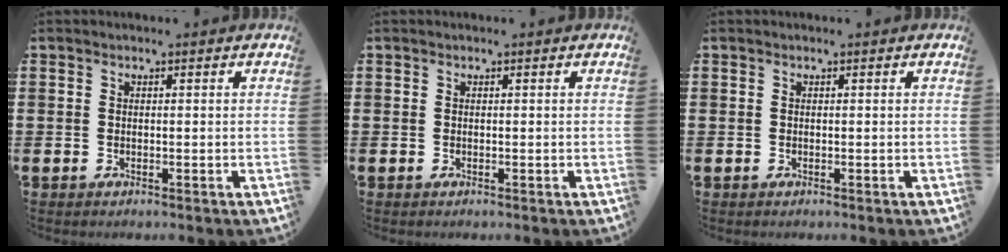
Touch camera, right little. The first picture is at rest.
{"total": 0.0}
{"total": 0.0}